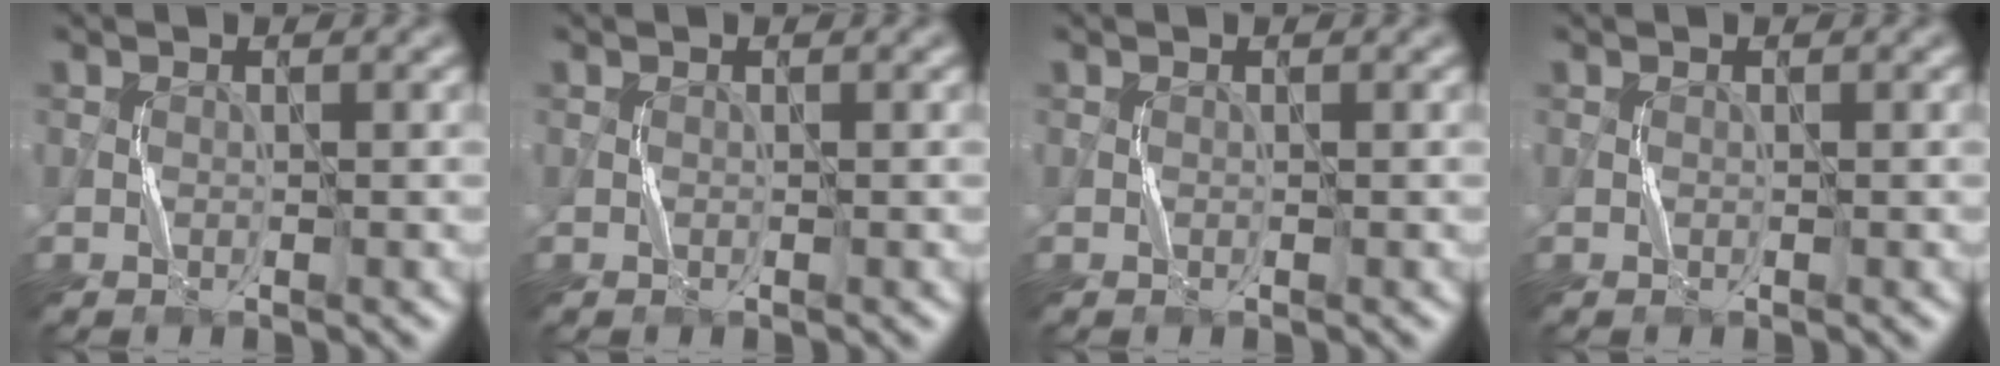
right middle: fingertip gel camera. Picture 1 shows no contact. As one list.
[{"total": 0.0}, {"total": 0.0}, {"total": 0.0}]